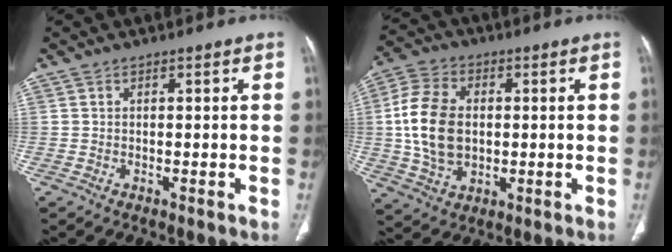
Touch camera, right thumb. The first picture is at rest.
{"total": 13.7, "force": [0.5, 9.3, 10.0], "torque": [-0.188, 0.008, 0.012]}